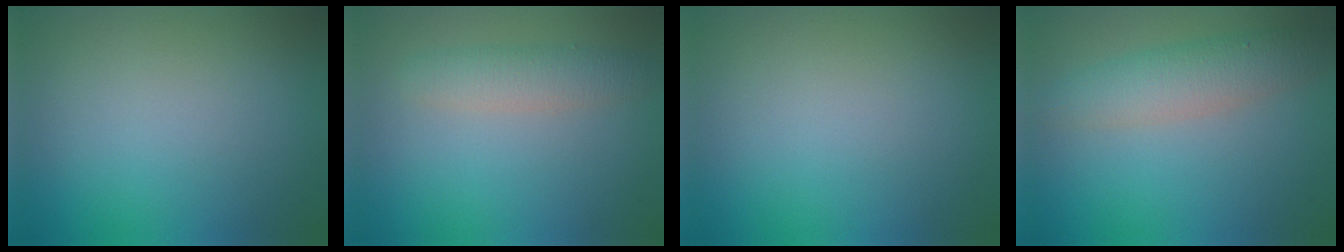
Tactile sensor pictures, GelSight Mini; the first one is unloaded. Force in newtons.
{"total": 2.6, "press": 2.6, "slide": 0.1}
{"total": 0.0}
{"total": 4.0, "press": 4.0, "slide": 0.1}